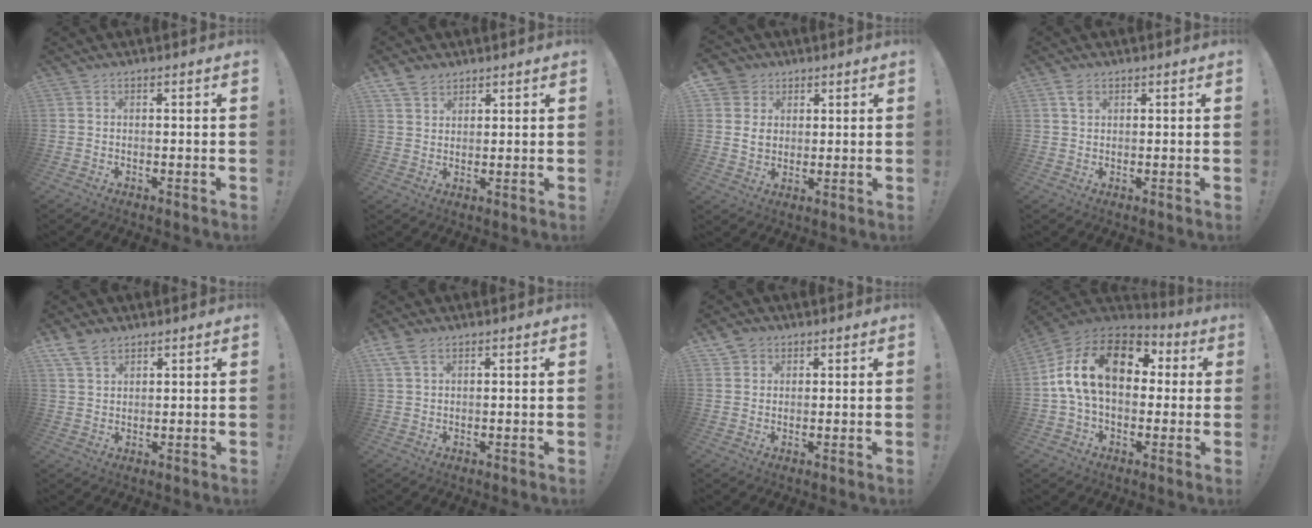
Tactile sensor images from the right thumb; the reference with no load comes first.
{"total": 4.7, "force": [3.6, 2.8, 1.2], "torque": [-0.028, -0.015, 0.069]}
{"total": 7.1, "force": [2.2, 6.5, 1.9], "torque": [-0.029, -0.009, 0.044]}
{"total": 2.3, "force": [1.3, 1.5, 1.1], "torque": [-0.009, -0.005, 0.022]}
{"total": 6.0, "force": [4.2, 3.4, 2.7], "torque": [-0.054, -0.014, 0.083]}
{"total": 4.2, "force": [2.5, 2.1, 2.6], "torque": [-0.055, -0.004, 0.051]}
{"total": 3.4, "force": [1.9, 2.8, 0.5], "torque": [-0.010, -0.006, 0.036]}
{"total": 19.9, "force": [3.9, 12.6, 14.9], "torque": [-0.259, 0.009, 0.069]}